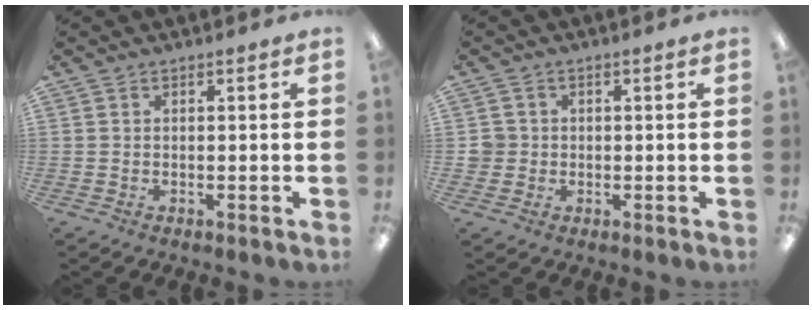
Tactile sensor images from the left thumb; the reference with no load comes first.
{"total": 3.1, "force": [0.1, 3.0, 0.3], "torque": [-0.003, 0.002, -0.002]}